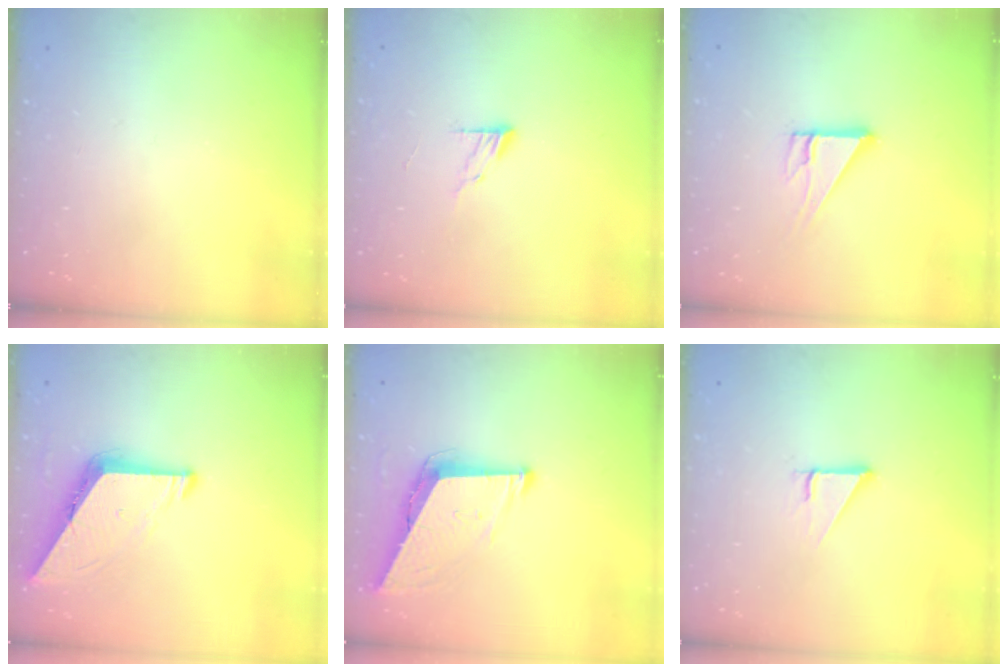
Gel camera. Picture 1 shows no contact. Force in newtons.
{"total": 7.9, "press": 7.9, "slide": 0.7}
{"total": 6.6, "press": 6.6, "slide": 0.6}
{"total": 8.6, "press": 8.5, "slide": 0.9}
{"total": 7.8, "press": 7.8, "slide": 0.9}
{"total": 3.0, "press": 3.0, "slide": 0.1}